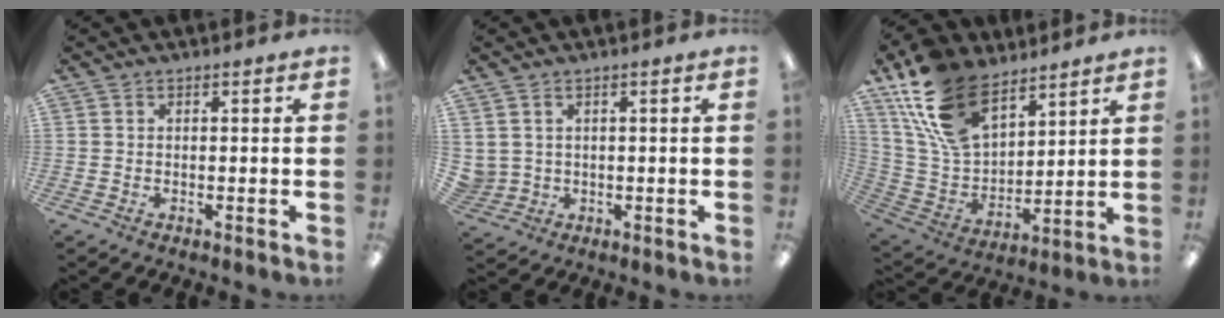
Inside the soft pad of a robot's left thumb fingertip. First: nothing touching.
{"total": 2.7, "force": [1.3, 2.4, 0.1], "torque": [-0.010, 0.000, 0.027]}
{"total": 19.5, "force": [12.1, 10.7, 10.9], "torque": [-0.240, -0.046, 0.228]}